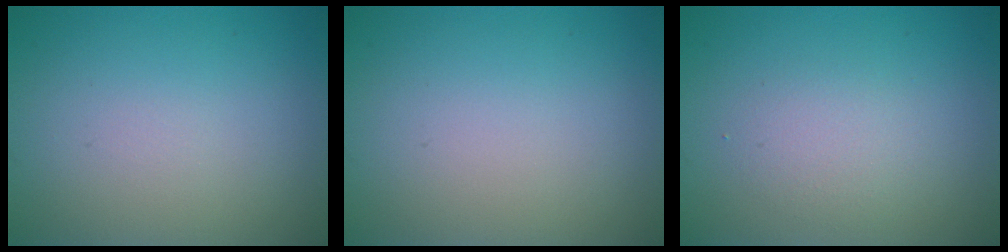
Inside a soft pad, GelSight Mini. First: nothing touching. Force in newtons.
{"total": 0.0}
{"total": 1.9, "press": 1.9, "slide": 0.1}